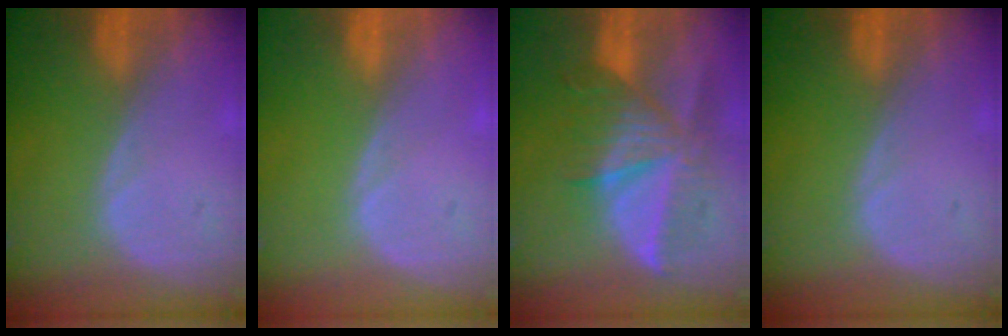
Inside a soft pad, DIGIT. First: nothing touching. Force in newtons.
{"total": 0.0}
{"total": 8.4, "press": 7.9, "slide": 3.0}
{"total": 0.0}